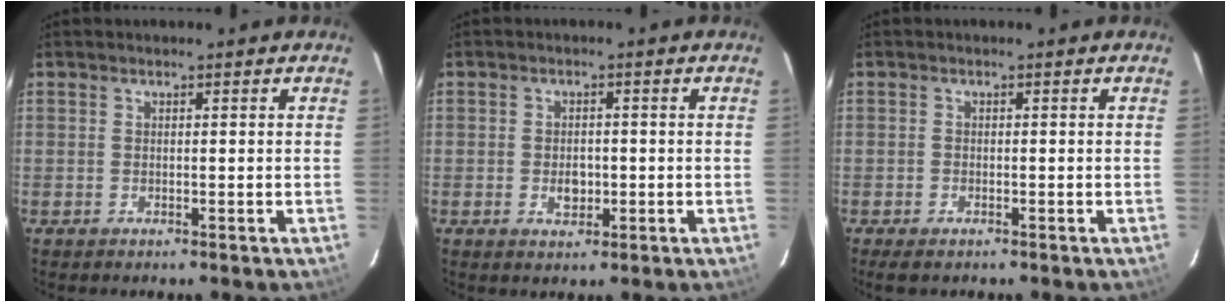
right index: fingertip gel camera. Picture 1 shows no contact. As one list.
[{"total": 3.3, "force": [-0.8, 2.3, 2.2], "torque": [-0.038, 0.000, -0.011]}, {"total": 2.3, "force": [-1.7, 1.0, 1.2], "torque": [-0.028, -0.007, -0.032]}]